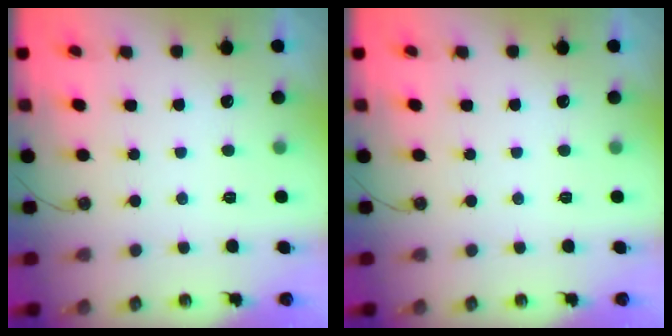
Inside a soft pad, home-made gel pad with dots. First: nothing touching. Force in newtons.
{"total": 0.0}